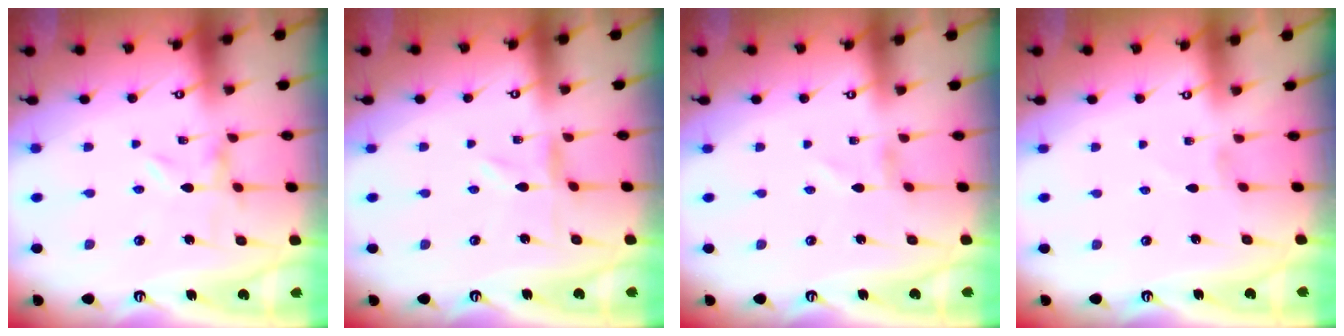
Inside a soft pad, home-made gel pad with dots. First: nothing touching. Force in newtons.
{"total": 0.5, "press": 0.5, "slide": 0.2}
{"total": 1.2, "press": 1.1, "slide": 0.1}
{"total": 0.9, "press": 0.9, "slide": 0.1}